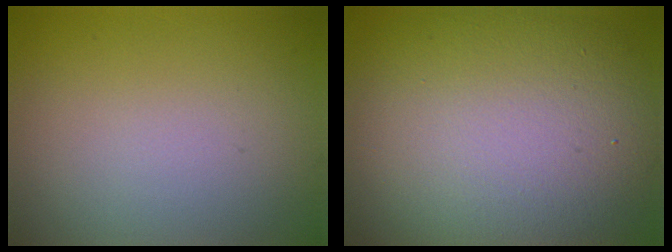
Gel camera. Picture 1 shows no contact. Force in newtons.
{"total": 14.5, "press": 14.4, "slide": 1.0}